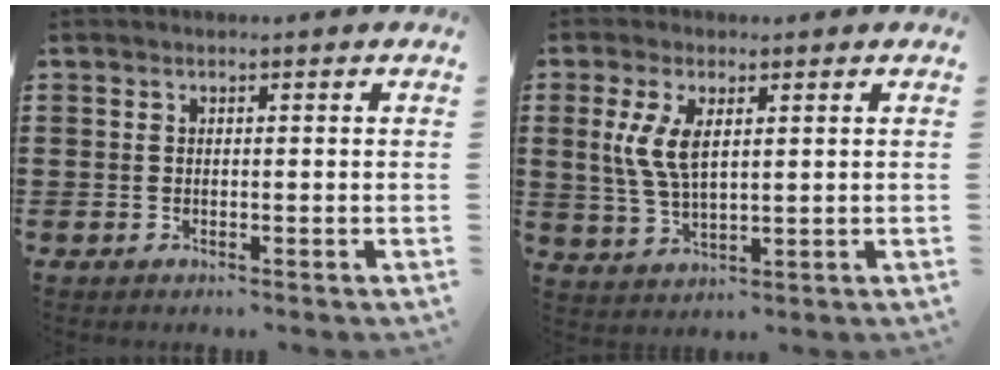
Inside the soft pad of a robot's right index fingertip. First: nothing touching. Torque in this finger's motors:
{"motor_torque": [1.10, 0.36, 0.67, 0.16]}